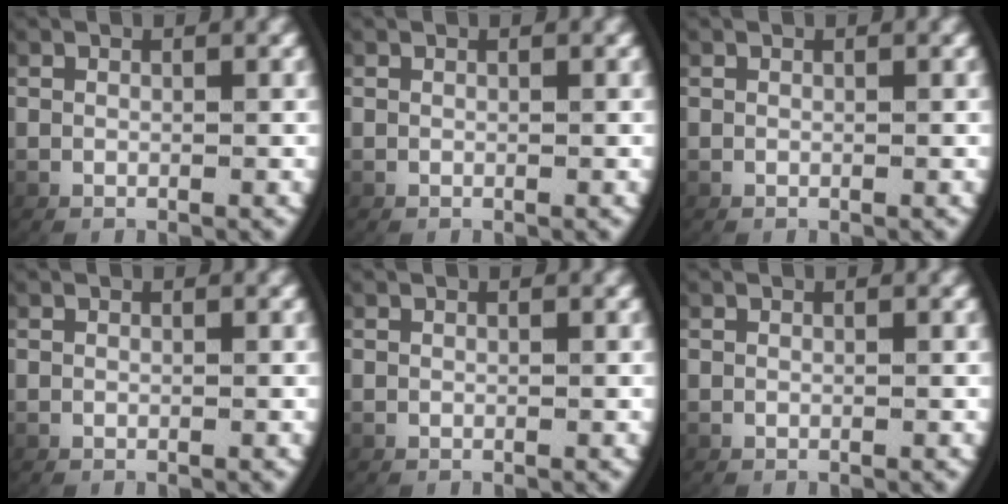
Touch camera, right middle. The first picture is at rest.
{"total": 0.0}
{"total": 0.0}
{"total": 0.0}
{"total": 0.0}
{"total": 0.0}